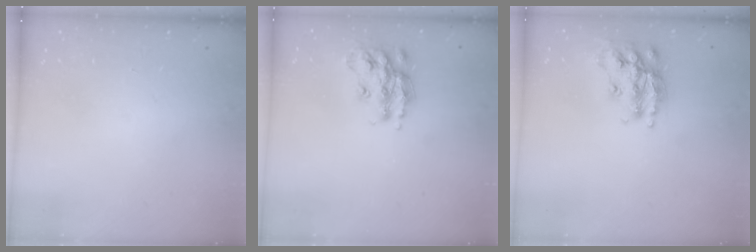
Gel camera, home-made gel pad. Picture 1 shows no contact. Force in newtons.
{"total": 14.9, "press": 14.8, "slide": 0.8}
{"total": 17.2, "press": 17.2, "slide": 1.2}